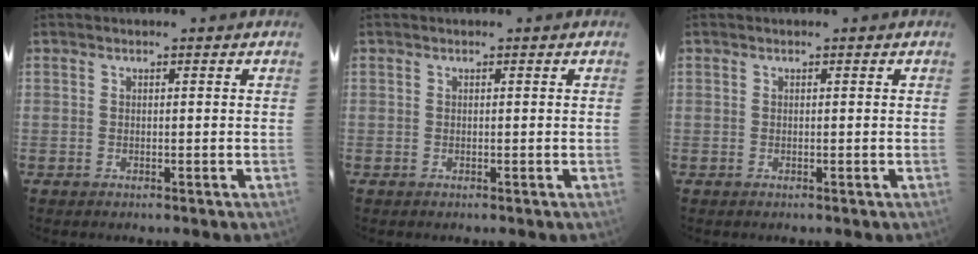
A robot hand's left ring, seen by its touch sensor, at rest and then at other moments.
{"total": 0.0}
{"total": 0.0}